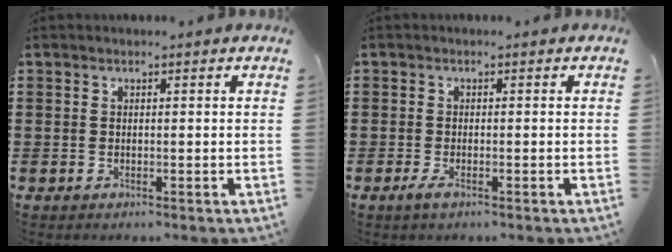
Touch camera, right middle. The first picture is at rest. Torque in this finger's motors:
{"motor_torque": [1.39, 0.62, 0.20, 0.06]}